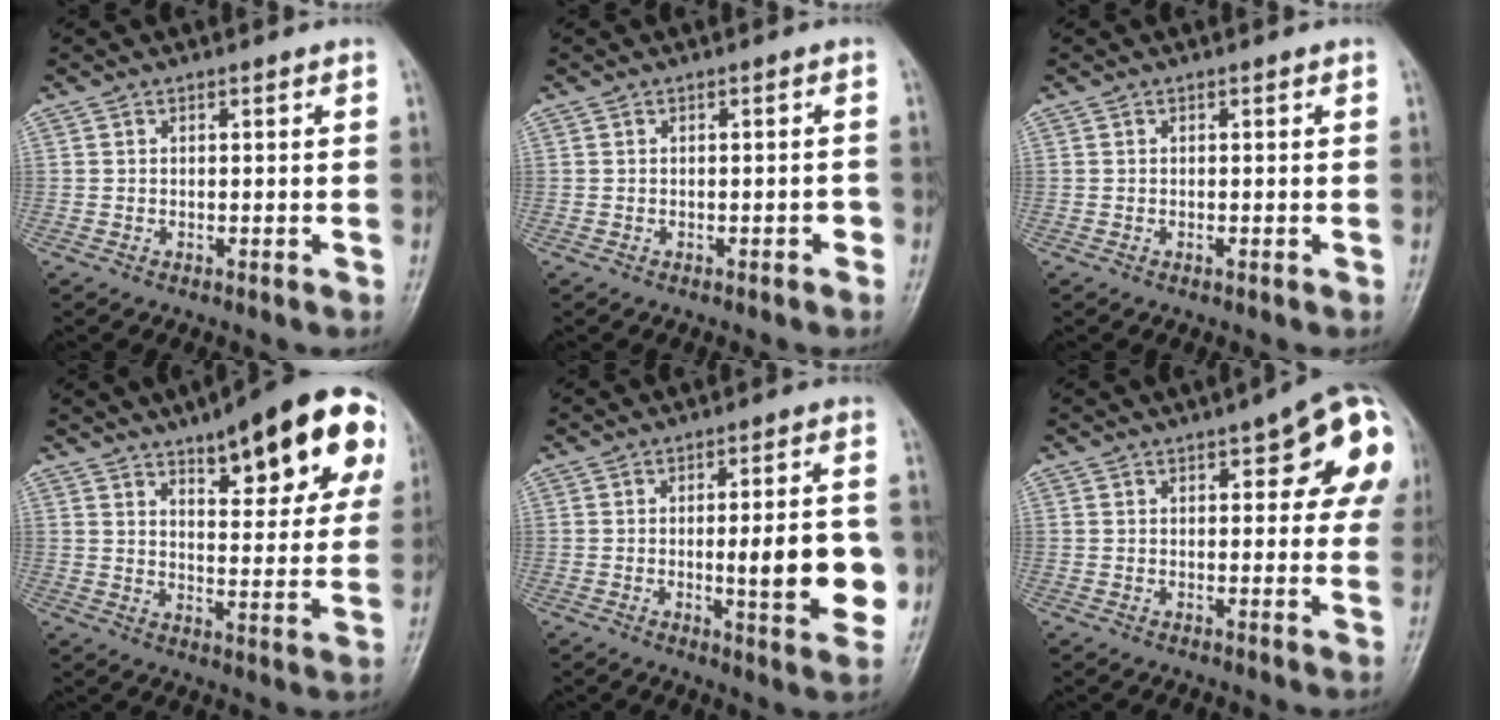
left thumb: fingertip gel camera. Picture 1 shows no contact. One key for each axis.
{"total": 1.4, "fx": -0.5, "fy": 0.6, "fz": 1.1, "tx": -0.008, "ty": 0.002, "tz": -0.009}
{"total": 0.6, "fx": 0.1, "fy": 0.2, "fz": 0.6, "tx": -0.006, "ty": 0.001, "tz": 0.002}
{"total": 21.4, "fx": 11.0, "fy": 6.9, "fz": 17.0, "tx": -0.193, "ty": -0.023, "tz": 0.151}
{"total": 13.1, "fx": -1.1, "fy": 3.2, "fz": 12.7, "tx": -0.162, "ty": -0.008, "tz": -0.012}
{"total": 14.9, "fx": 5.2, "fy": 5.6, "fz": 12.8, "tx": -0.125, "ty": -0.001, "tz": 0.050}